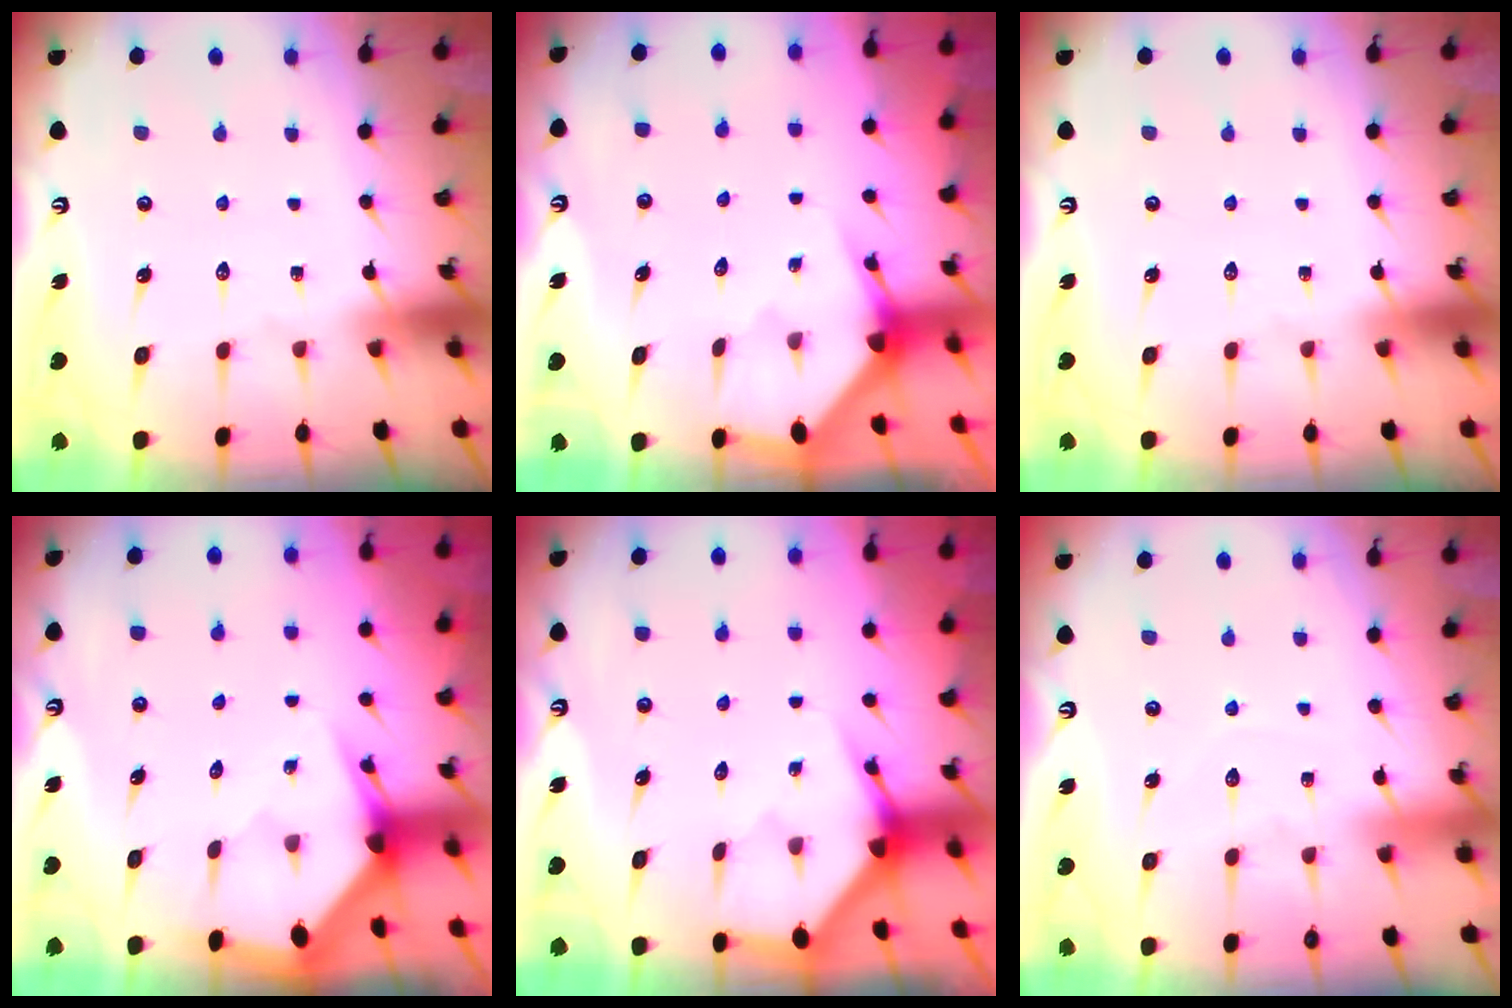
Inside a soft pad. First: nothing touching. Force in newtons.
{"total": 2.5, "press": 2.5, "slide": 0.1}
{"total": 0.0}
{"total": 3.3, "press": 3.3, "slide": 0.2}
{"total": 3.6, "press": 3.6, "slide": 0.2}
{"total": 3.7, "press": 3.7, "slide": 0.4}